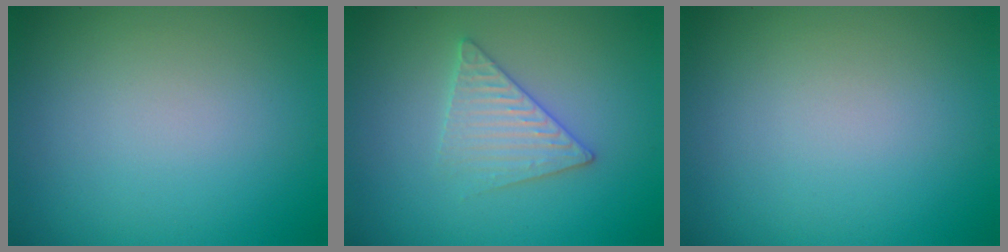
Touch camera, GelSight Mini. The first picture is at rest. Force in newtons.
{"total": 3.0, "press": 3.0, "slide": 0.3}
{"total": 0.0}